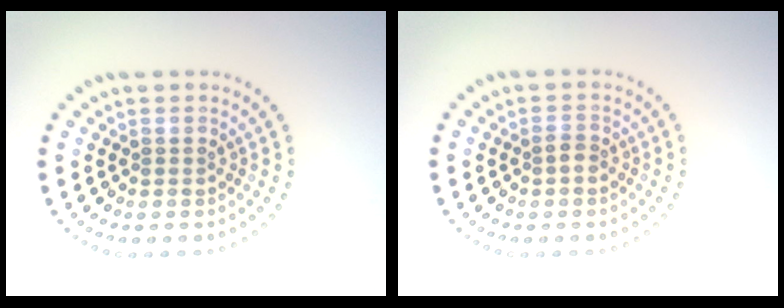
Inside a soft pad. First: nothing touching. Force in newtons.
{"total": 1.1, "press": 1.1, "slide": 0.2}